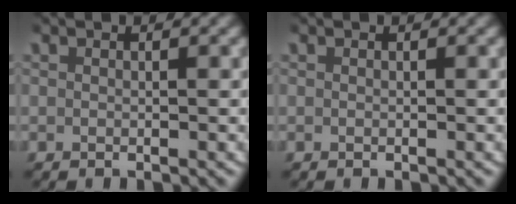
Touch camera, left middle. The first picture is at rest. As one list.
[{"total": 0.0}]